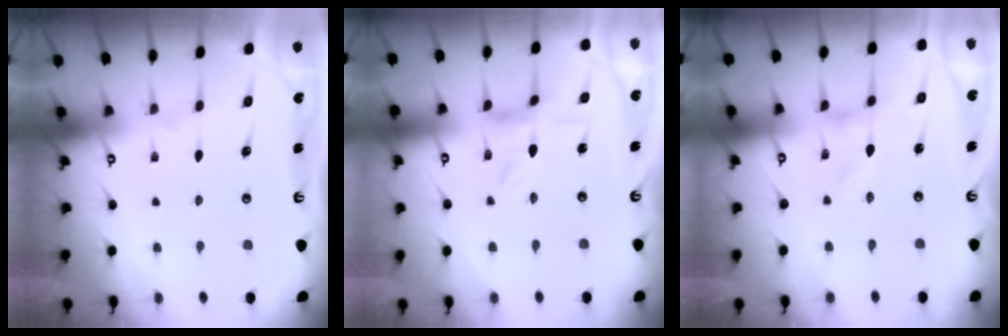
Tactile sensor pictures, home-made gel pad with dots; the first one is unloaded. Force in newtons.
{"total": 2.2, "press": 2.2, "slide": 0.2}
{"total": 0.0}